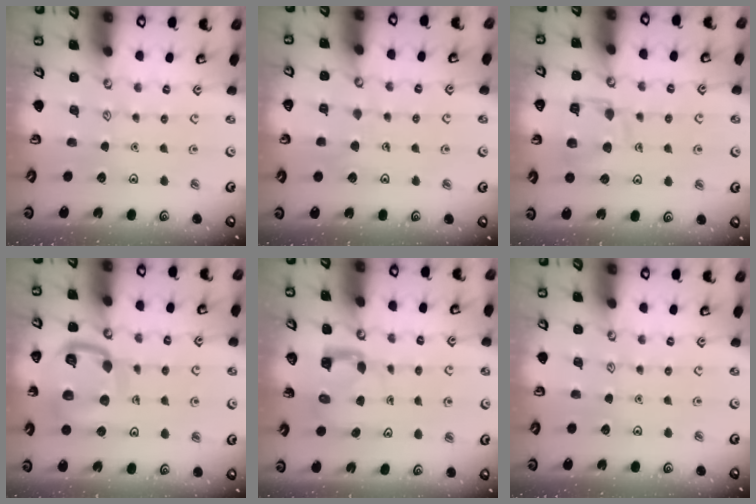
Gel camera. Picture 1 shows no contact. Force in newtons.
{"total": 4.7, "press": 4.7, "slide": 0.3}
{"total": 13.1, "press": 13.0, "slide": 1.4}
{"total": 14.6, "press": 14.5, "slide": 1.4}
{"total": 4.8, "press": 4.8, "slide": 0.5}
{"total": 0.0}